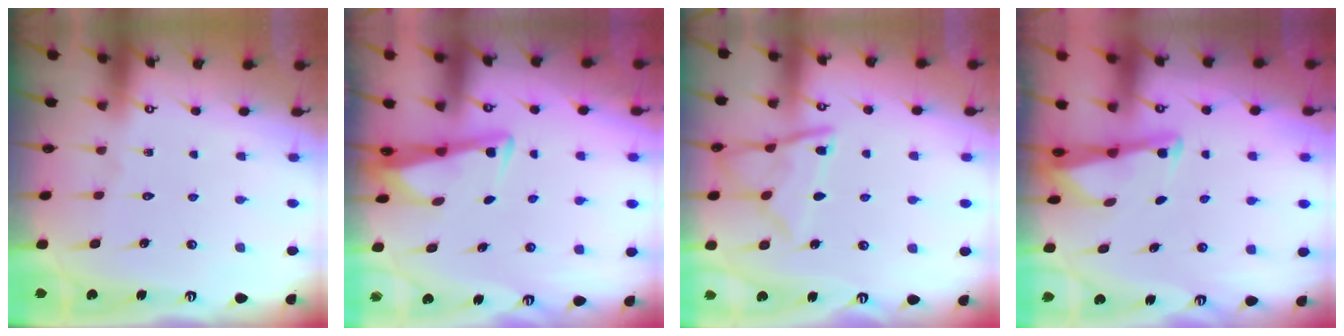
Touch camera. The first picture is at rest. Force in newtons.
{"total": 3.5, "press": 3.4, "slide": 0.4}
{"total": 11.9, "press": 11.8, "slide": 1.1}
{"total": 2.9, "press": 2.9, "slide": 0.2}